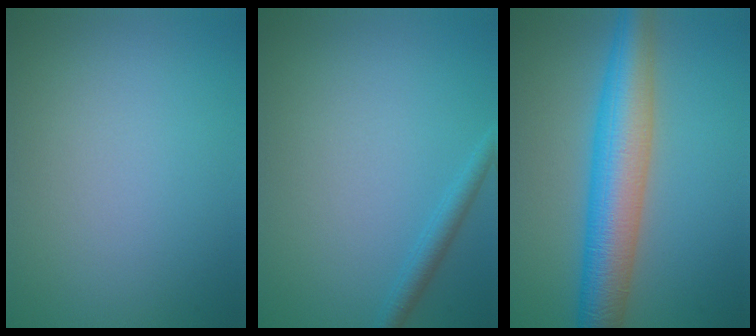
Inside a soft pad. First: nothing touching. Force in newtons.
{"total": 1.6, "press": 1.6, "slide": 0.1}
{"total": 7.9, "press": 7.9, "slide": 0.3}